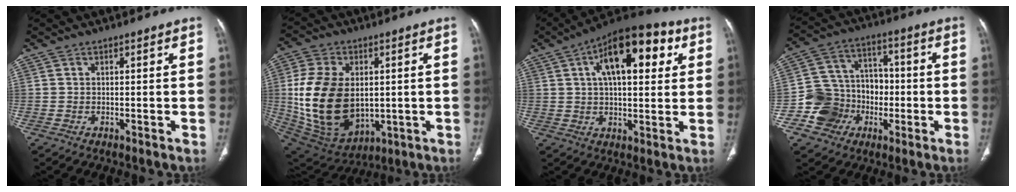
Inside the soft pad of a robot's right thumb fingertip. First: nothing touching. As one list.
[{"total": 21.2, "force": [0.5, 14.2, 15.7], "torque": [-0.293, -0.015, 0.035]}, {"total": 18.1, "force": [6.1, 8.4, 14.9], "torque": [-0.190, 0.010, 0.085]}, {"total": 13.4, "force": [-3.8, 12.1, 4.4], "torque": [-0.030, 0.057, -0.062]}]